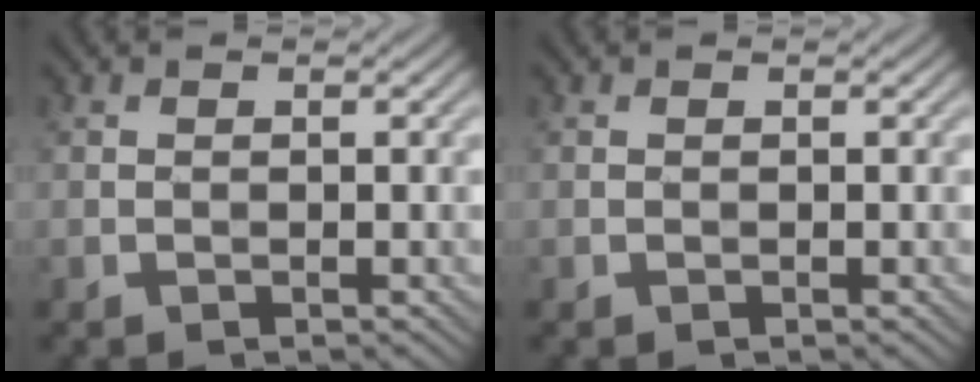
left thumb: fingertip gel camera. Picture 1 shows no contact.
{"total": 0.0}